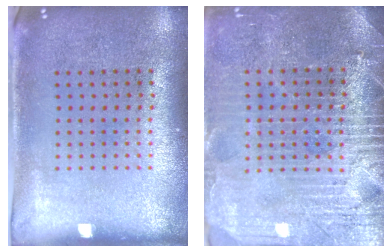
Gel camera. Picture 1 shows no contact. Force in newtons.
{"total": 3.7, "press": 3.4, "slide": 1.5}